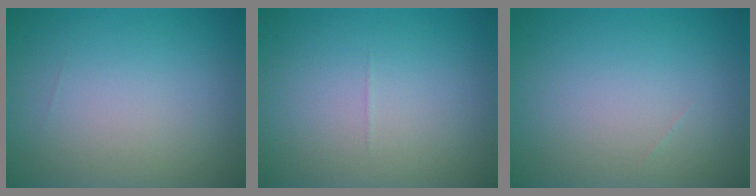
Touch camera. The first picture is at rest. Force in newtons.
{"total": 0.0}
{"total": 0.0}